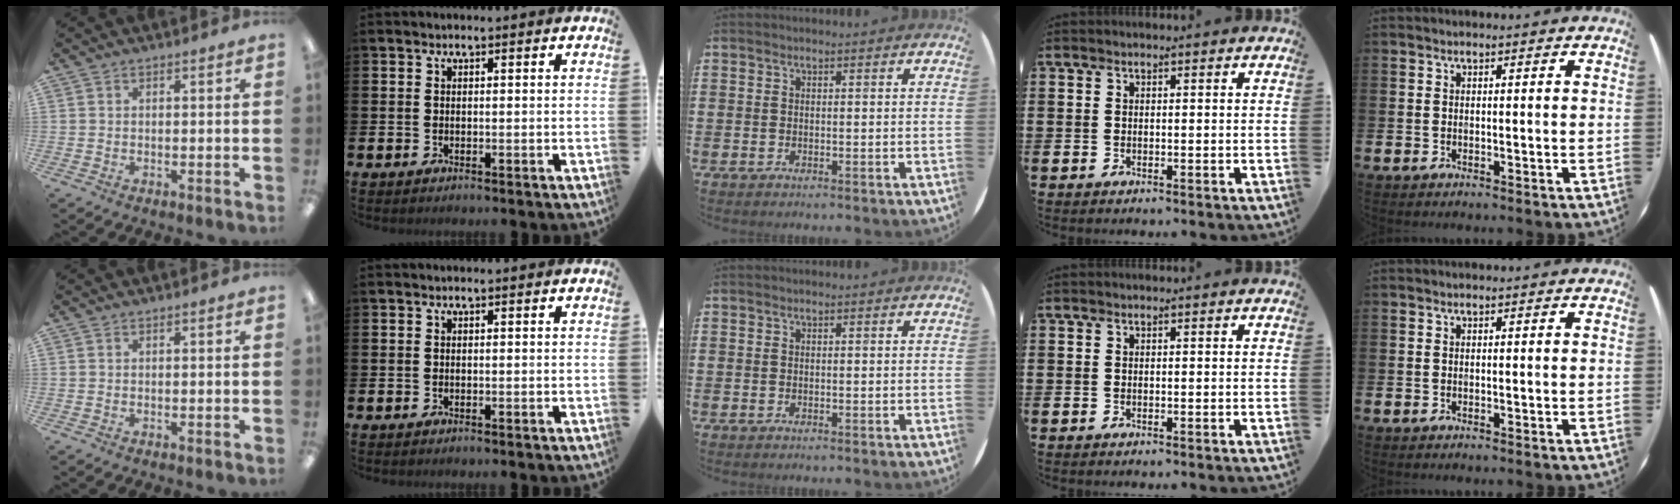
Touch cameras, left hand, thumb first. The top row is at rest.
{}